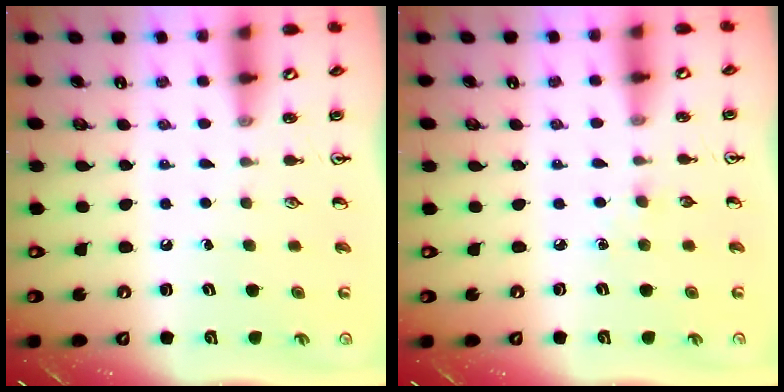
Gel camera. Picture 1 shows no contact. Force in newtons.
{"total": 2.7, "press": 2.7, "slide": 0.4}